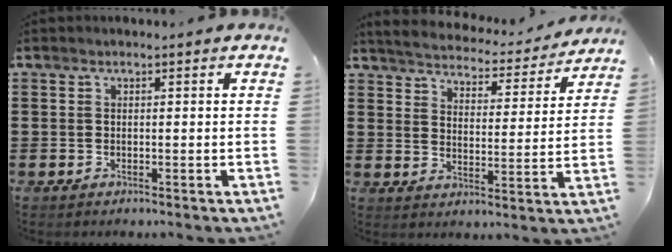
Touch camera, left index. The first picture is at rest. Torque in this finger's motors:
{"motor_torque": [2.14, 0.00, 0.11, 0.04]}